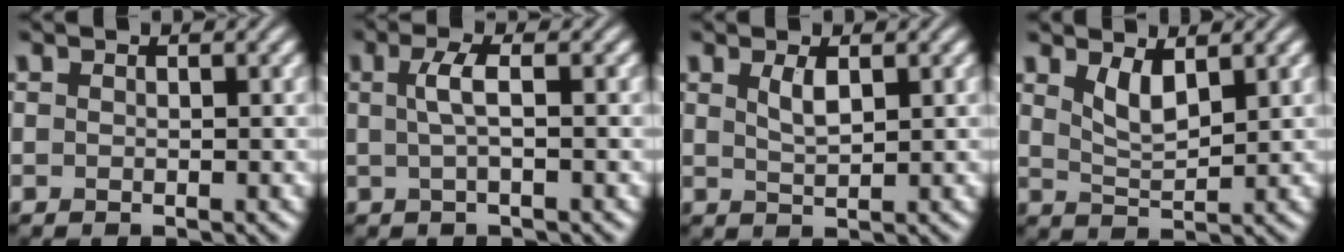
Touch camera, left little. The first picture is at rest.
{"total": 2.2, "force": [0.2, 0.5, 2.1], "torque": [-0.045, 0.006, 0.003]}
{"total": 1.8, "force": [0.9, 0.5, 1.4], "torque": [-0.031, -0.001, 0.020]}
{"total": 2.7, "force": [1.6, 0.9, 2.0], "torque": [-0.043, -0.010, 0.035]}